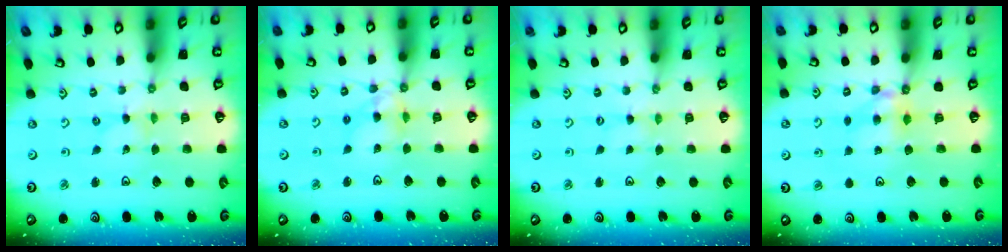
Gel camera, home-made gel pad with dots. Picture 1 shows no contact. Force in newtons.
{"total": 8.5, "press": 8.4, "slide": 0.8}
{"total": 0.0}
{"total": 5.9, "press": 5.9, "slide": 0.2}